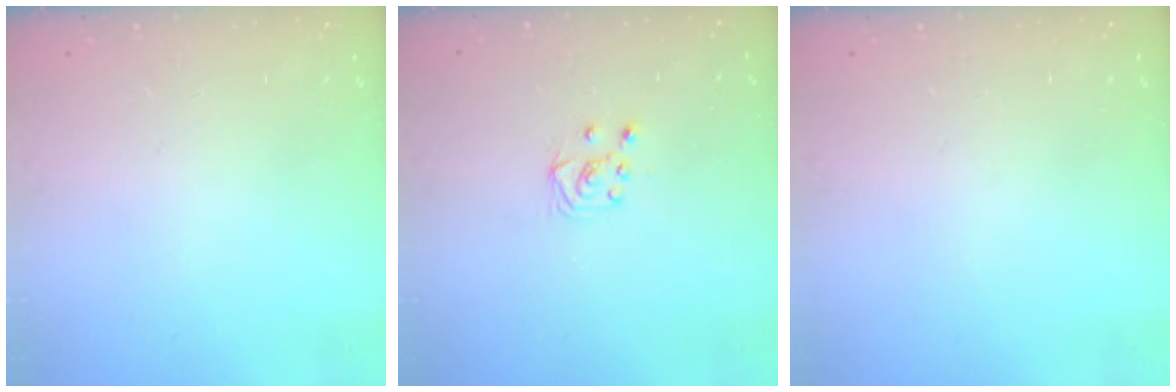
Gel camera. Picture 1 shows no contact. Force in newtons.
{"total": 5.2, "press": 5.2, "slide": 0.4}
{"total": 0.0}